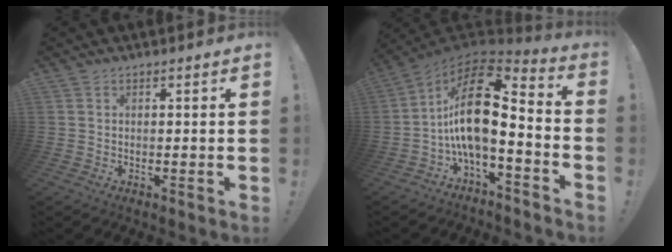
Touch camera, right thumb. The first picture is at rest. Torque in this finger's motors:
{"motor_torque": [2.79, 2.22, 1.94, -0.83, 0.27]}